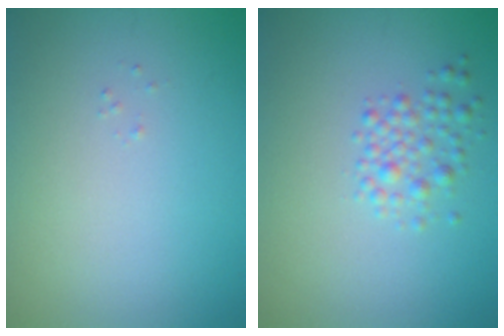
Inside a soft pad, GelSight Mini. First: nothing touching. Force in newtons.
{"total": 2.0, "press": 2.0, "slide": 0.0}